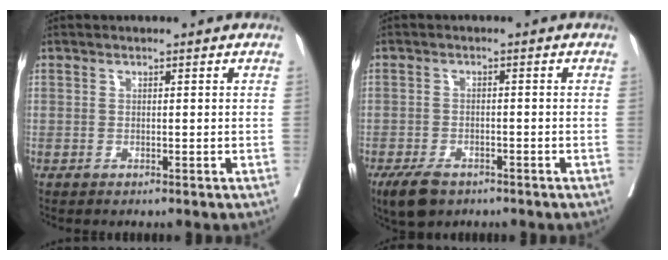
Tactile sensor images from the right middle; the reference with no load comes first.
{"total": 5.0, "force": [-3.5, 2.5, 2.6], "torque": [-0.051, -0.006, -0.056]}